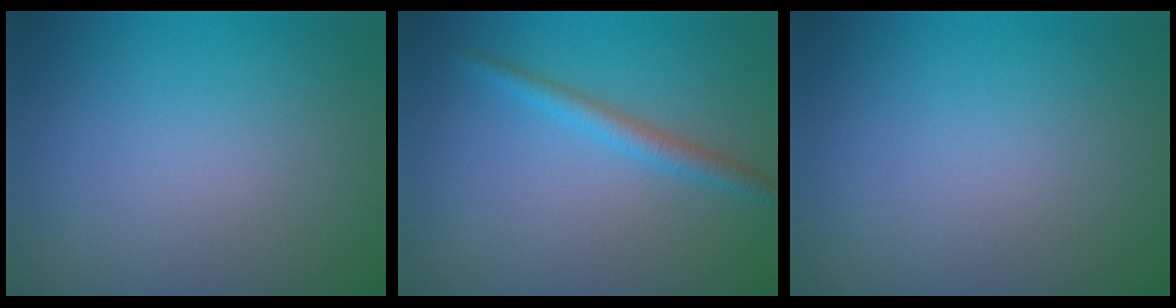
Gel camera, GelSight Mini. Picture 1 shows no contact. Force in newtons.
{"total": 2.0, "press": 2.0, "slide": 0.1}
{"total": 0.0}